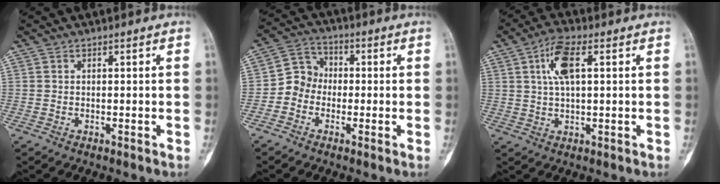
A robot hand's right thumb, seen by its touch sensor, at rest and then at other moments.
{"total": 6.1, "force": [-1.6, 5.4, 2.2], "torque": [-0.009, 0.026, -0.047]}
{"total": 7.3, "force": [2.2, 2.8, 6.4], "torque": [-0.126, 0.006, 0.040]}